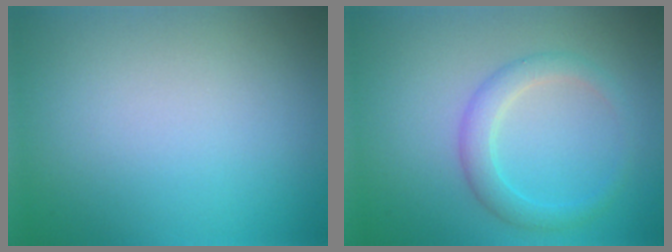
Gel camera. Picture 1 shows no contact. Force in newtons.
{"total": 2.6, "press": 2.6, "slide": 0.1}